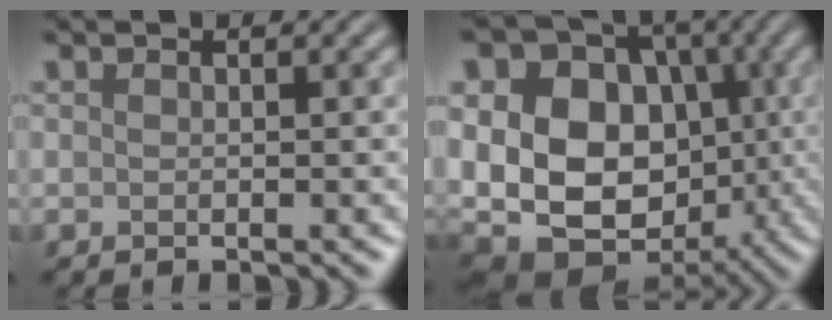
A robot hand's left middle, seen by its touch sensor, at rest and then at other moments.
{"total": 17.6, "force": [-0.3, 14.0, 10.6], "torque": [-0.196, 0.014, -0.020]}